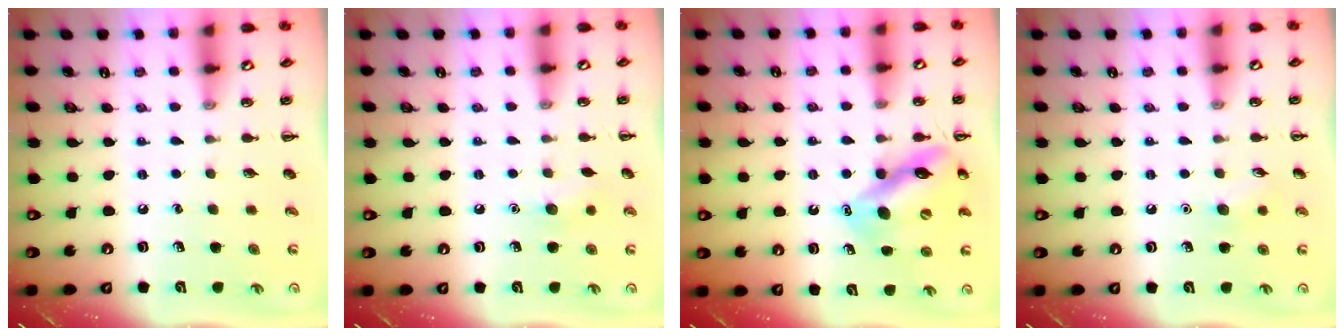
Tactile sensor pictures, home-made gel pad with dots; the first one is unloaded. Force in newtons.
{"total": 6.5, "press": 6.3, "slide": 1.8}
{"total": 12.6, "press": 12.2, "slide": 3.1}
{"total": 5.9, "press": 5.7, "slide": 1.4}